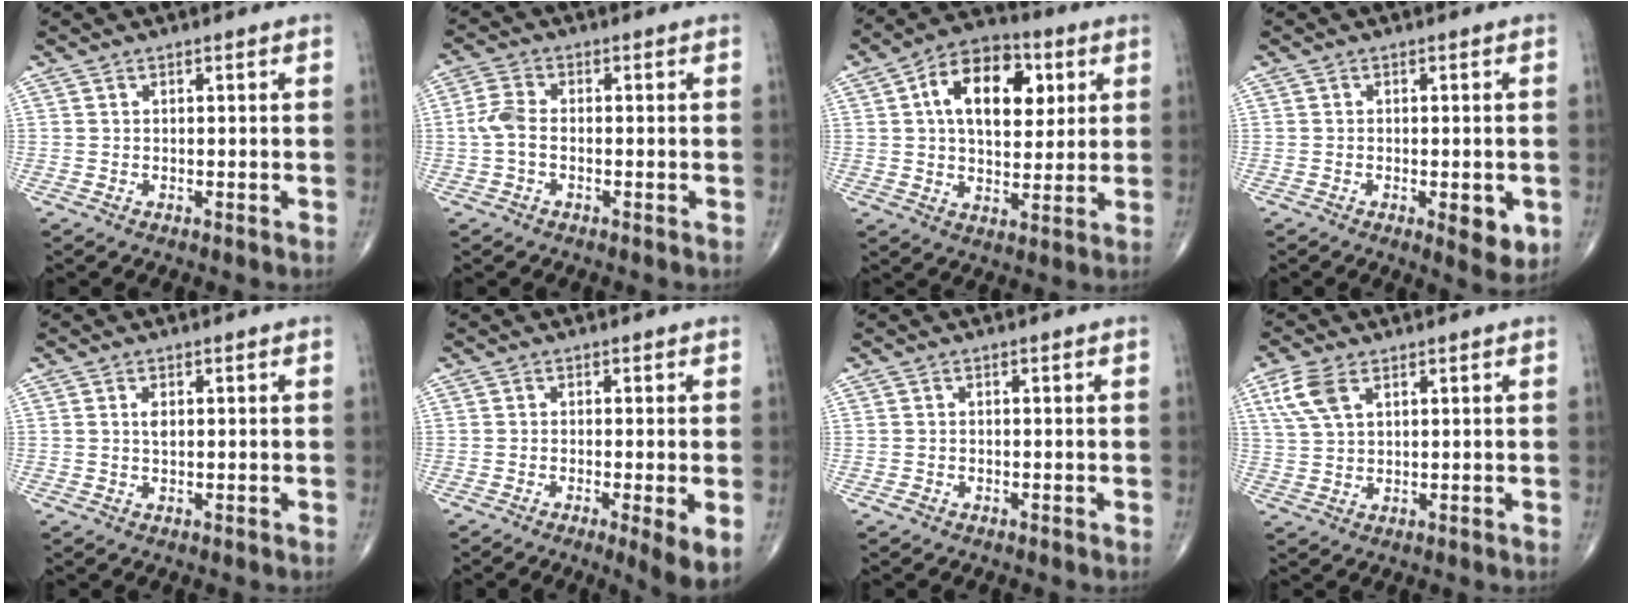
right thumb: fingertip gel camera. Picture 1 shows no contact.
{"total": 4.3, "force": [-0.7, 2.5, 3.4], "torque": [-0.080, 0.012, -0.020]}
{"total": 15.4, "force": [4.2, 9.3, 11.6], "torque": [-0.156, 0.003, 0.063]}
{"total": 5.5, "force": [-1.6, 2.2, 4.8], "torque": [-0.051, -0.008, -0.016]}
{"total": 1.6, "force": [0.3, 0.9, 1.4], "torque": [-0.025, -0.001, 0.005]}
{"total": 5.7, "force": [-1.7, 0.8, 5.3], "torque": [-0.089, -0.018, -0.029]}
{"total": 0.8, "force": [-0.6, 0.6, 0.2], "torque": [-0.004, 0.004, -0.011]}
{"total": 6.1, "force": [2.8, 3.2, 4.4], "torque": [-0.107, 0.003, 0.062]}